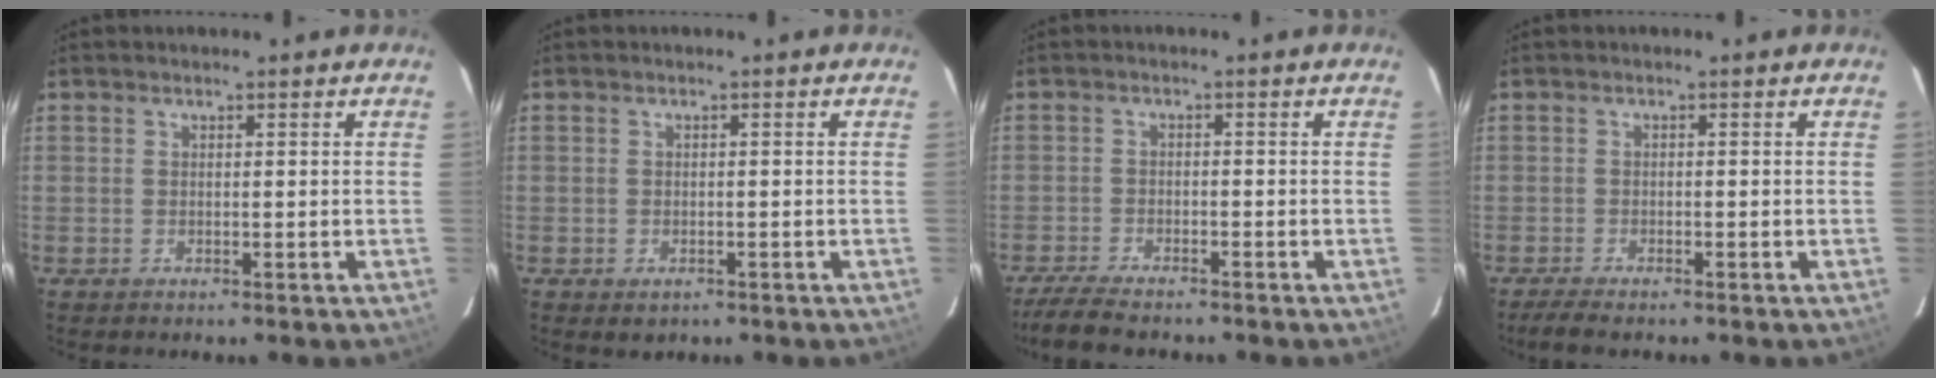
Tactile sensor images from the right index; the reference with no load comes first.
{"total": 1.9, "force": [-0.9, 1.5, 0.8], "torque": [-0.015, -0.002, -0.009]}
{"total": 6.8, "force": [-6.0, 1.2, 3.0], "torque": [-0.084, -0.021, -0.109]}
{"total": 3.6, "force": [-3.1, 0.6, 1.8], "torque": [-0.049, -0.014, -0.055]}